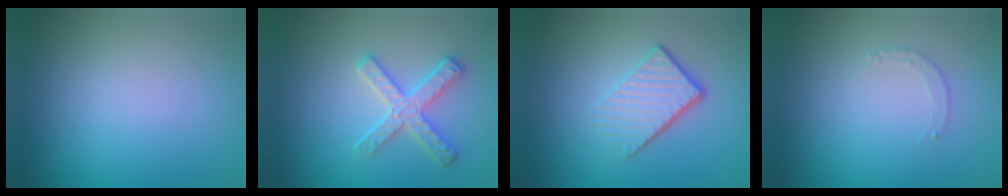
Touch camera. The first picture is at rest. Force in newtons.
{"total": 3.0, "press": 2.9, "slide": 0.7}
{"total": 4.1, "press": 2.8, "slide": 3.0}
{"total": 0.6, "press": 0.5, "slide": 0.3}